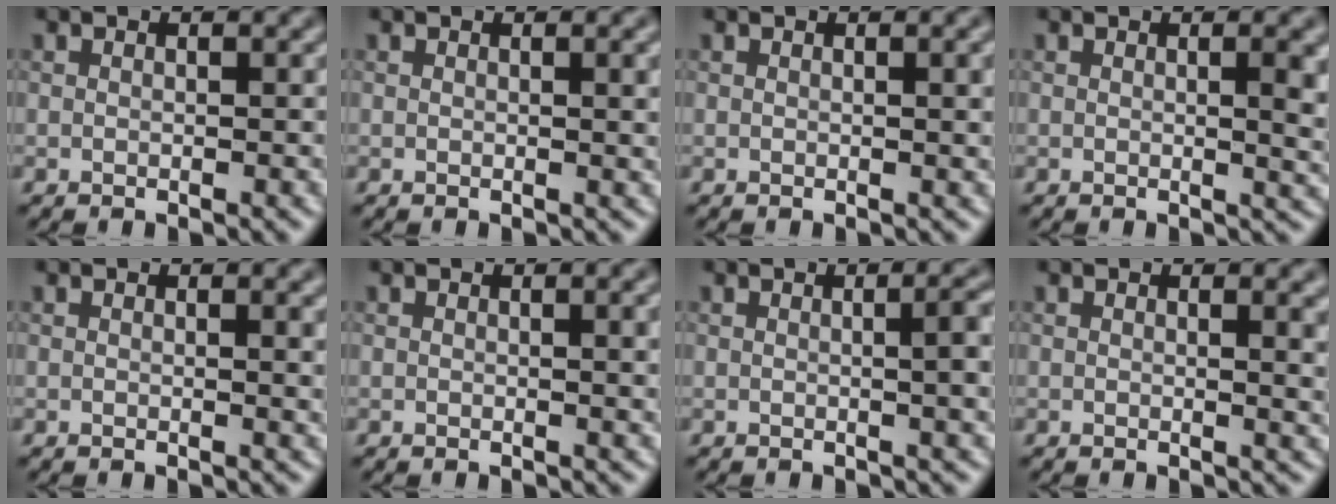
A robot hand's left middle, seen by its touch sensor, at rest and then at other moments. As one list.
[{"total": 2.3, "force": [0.5, 0.7, 2.1], "torque": [-0.021, 0.003, 0.005]}, {"total": 2.2, "force": [0.5, 0.7, 2.0], "torque": [-0.021, 0.004, 0.005]}, {"total": 3.5, "force": [0.4, 1.0, 3.4], "torque": [-0.036, 0.001, 0.003]}, {"total": 1.6, "force": [0.5, 0.5, 1.4], "torque": [-0.013, 0.002, 0.004]}, {"total": 2.6, "force": [0.6, 0.8, 2.4], "torque": [-0.025, 0.004, 0.005]}, {"total": 4.7, "force": [0.3, 1.6, 4.4], "torque": [-0.044, 0.012, 0.002]}, {"total": 2.8, "force": [0.8, 1.0, 2.5], "torque": [-0.019, 0.000, 0.008]}]